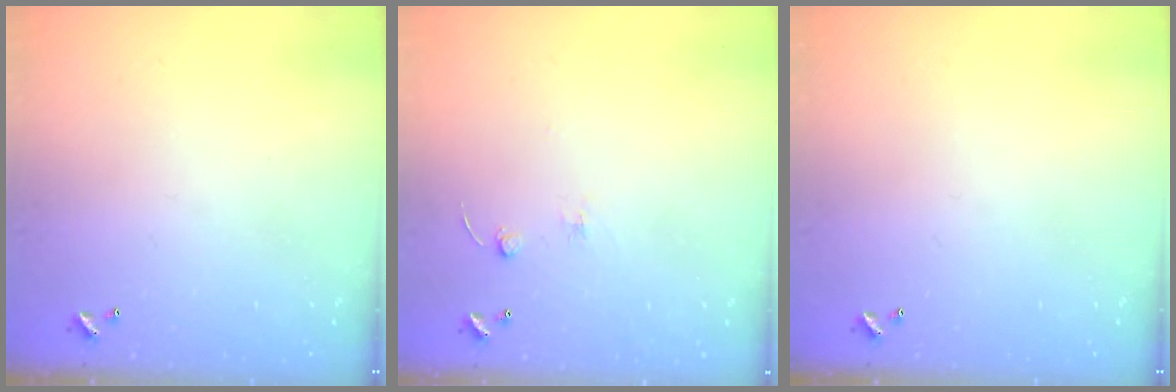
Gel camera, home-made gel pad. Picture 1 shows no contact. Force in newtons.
{"total": 2.5, "press": 2.4, "slide": 0.8}
{"total": 0.0}